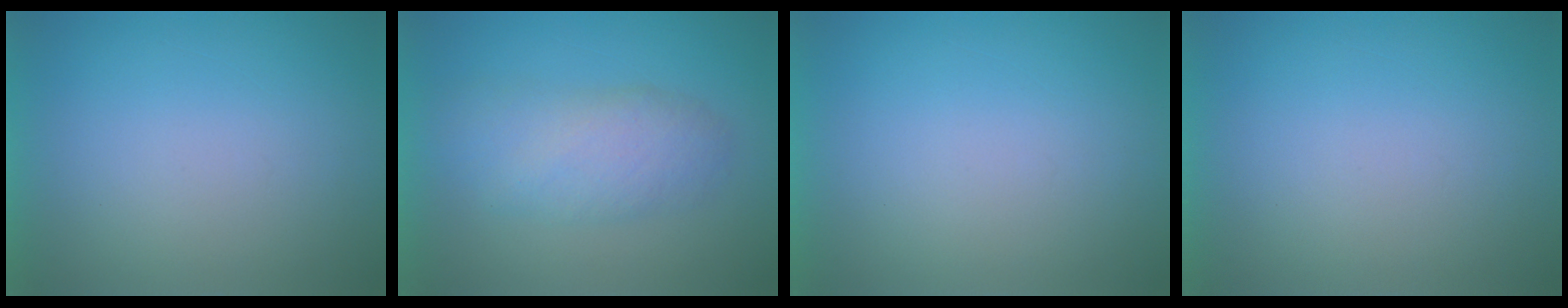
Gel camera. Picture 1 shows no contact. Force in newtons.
{"total": 4.5}
{"total": 0.0}
{"total": 0.0}